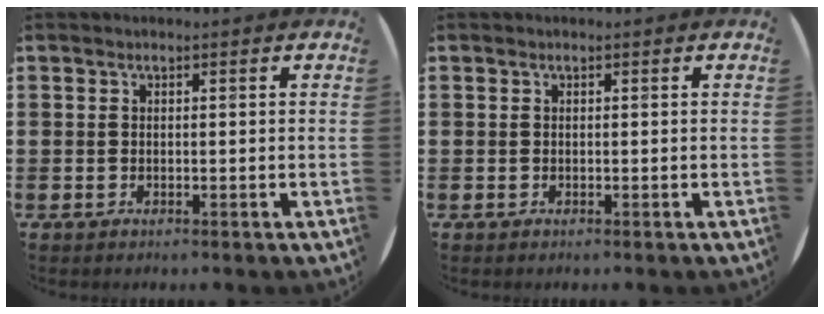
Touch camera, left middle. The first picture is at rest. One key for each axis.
{"total": 0.0}